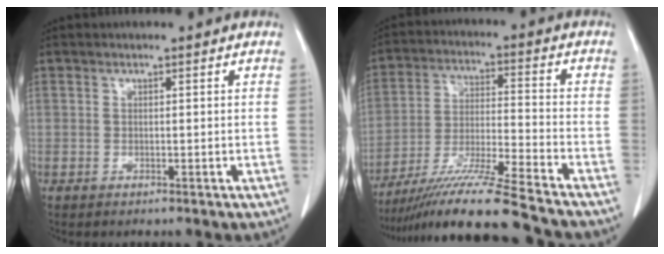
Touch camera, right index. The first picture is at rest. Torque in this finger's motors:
{"motor_torque": [1.09, -1.05, 0.62, 0.18]}